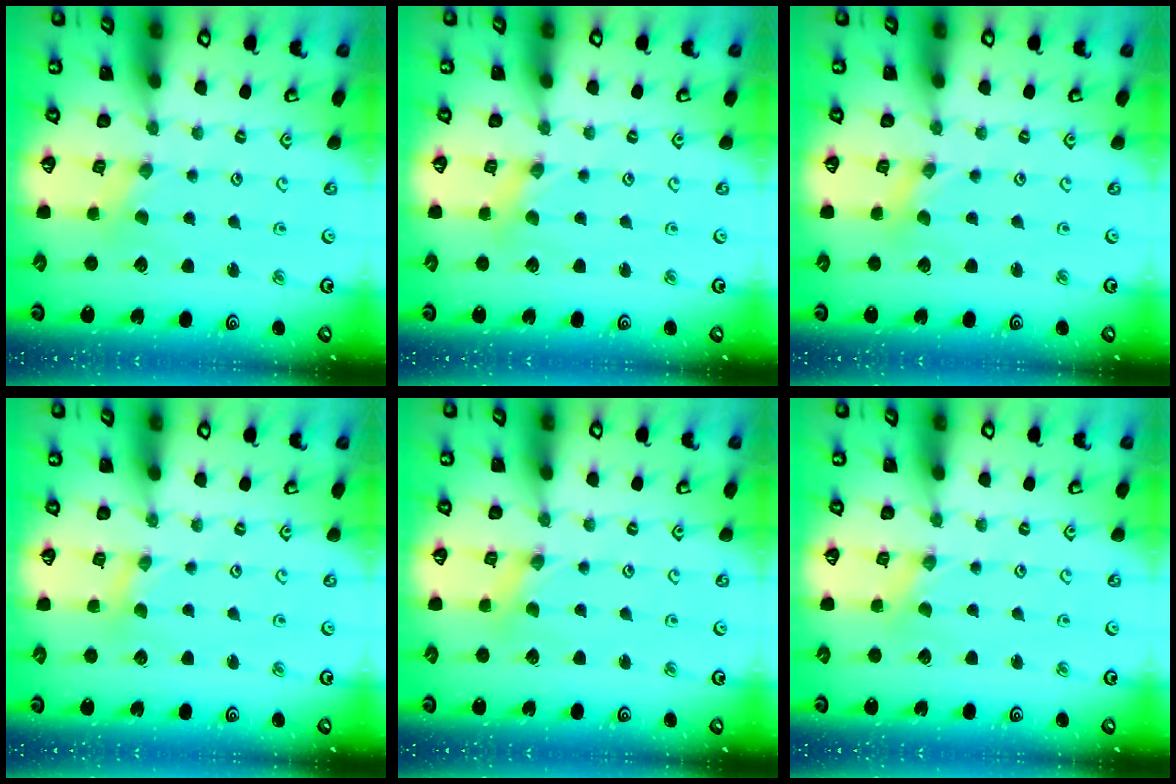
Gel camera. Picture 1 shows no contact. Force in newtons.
{"total": 1.0, "press": 1.0, "slide": 0.2}
{"total": 0.0}
{"total": 0.8, "press": 0.8, "slide": 0.2}
{"total": 0.0}
{"total": 0.0}